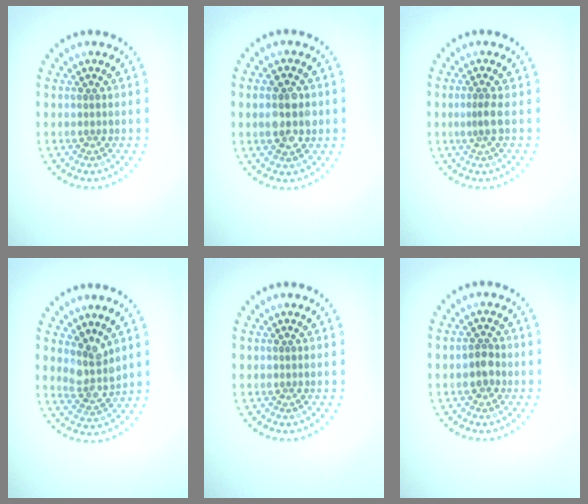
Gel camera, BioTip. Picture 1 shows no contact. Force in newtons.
{"total": 4.0, "press": 4.0, "slide": 0.2}
{"total": 1.1, "press": 0.6, "slide": 0.9}
{"total": 3.0, "press": 2.4, "slide": 1.8}
{"total": 0.0}
{"total": 1.8, "press": 1.8, "slide": 0.4}